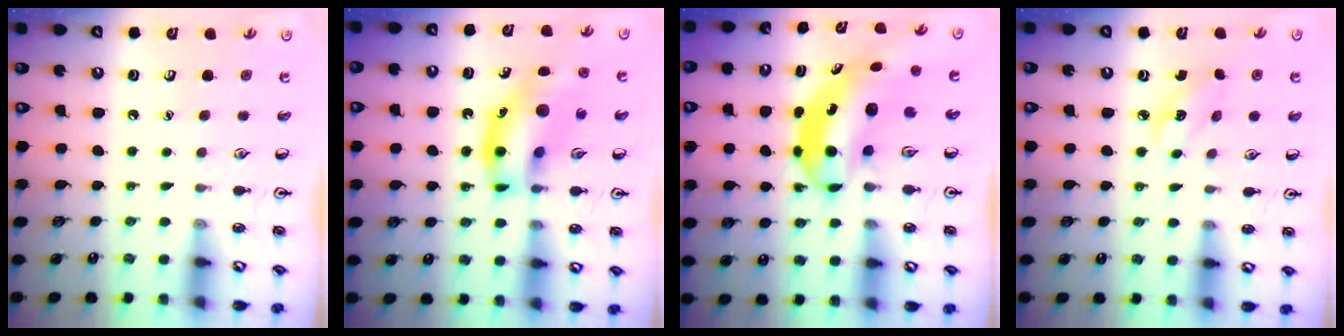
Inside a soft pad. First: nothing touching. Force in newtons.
{"total": 16.5, "press": 16.0, "slide": 3.7}
{"total": 7.2, "press": 7.0, "slide": 1.9}
{"total": 2.8, "press": 2.7, "slide": 0.8}